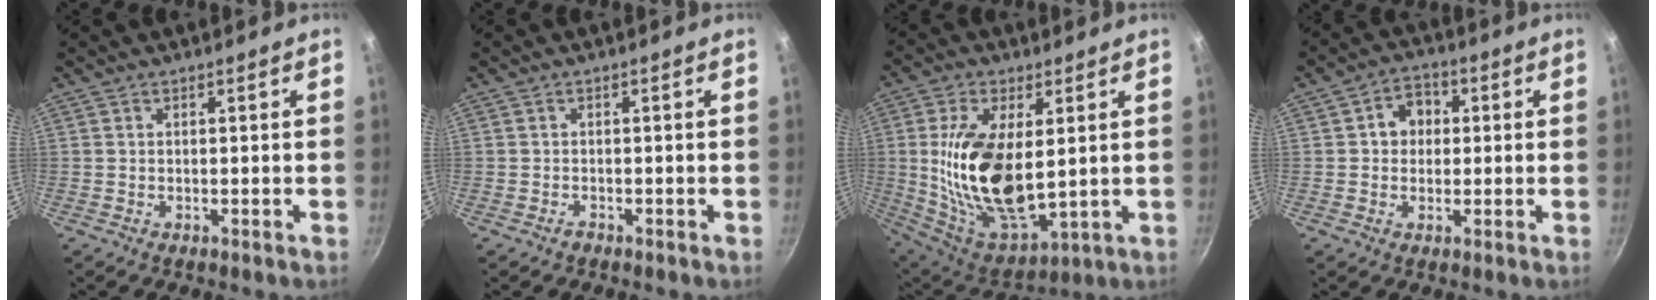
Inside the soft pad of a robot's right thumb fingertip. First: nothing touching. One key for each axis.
{"total": 0.8, "fx": -0.6, "fy": 0.5, "fz": 0.2, "tx": -0.002, "ty": 0.001, "tz": -0.014}
{"total": 22.3, "fx": 1.9, "fy": 11.2, "fz": 19.1, "tx": -0.360, "ty": -0.022, "tz": 0.051}
{"total": 6.1, "fx": 0.8, "fy": 5.0, "fz": 3.4, "tx": -0.028, "ty": 0.012, "tz": 0.004}